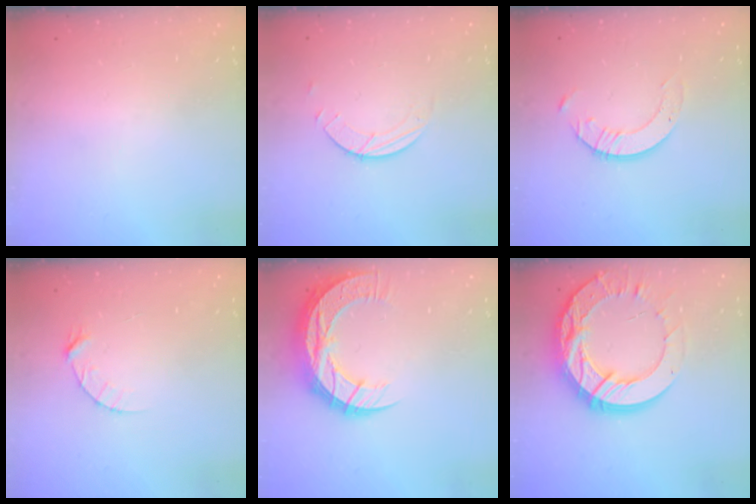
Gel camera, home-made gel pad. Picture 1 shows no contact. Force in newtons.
{"total": 1.5, "press": 1.5, "slide": 0.1}
{"total": 3.4, "press": 3.4, "slide": 0.3}
{"total": 4.4, "press": 4.4, "slide": 0.4}
{"total": 15.8, "press": 15.7, "slide": 1.1}
{"total": 25.1, "press": 25.0, "slide": 2.3}